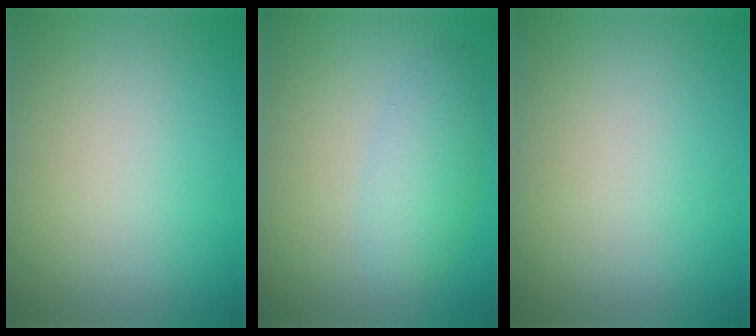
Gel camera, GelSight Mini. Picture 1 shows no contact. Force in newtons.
{"total": 2.6, "press": 2.6, "slide": 0.1}
{"total": 0.0}